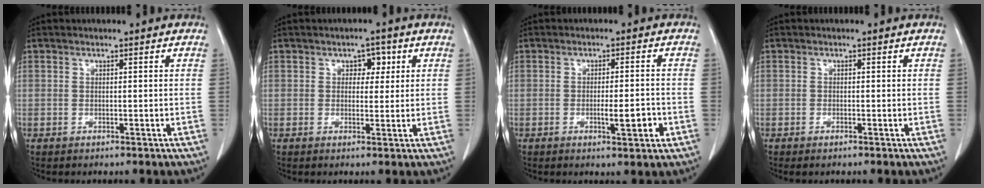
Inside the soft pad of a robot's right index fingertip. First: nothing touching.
{"total": 2.8, "force": [1.0, 1.9, 1.8], "torque": [-0.016, 0.007, 0.012]}
{"total": 4.4, "force": [-1.5, 0.6, 4.1], "torque": [-0.059, -0.002, -0.020]}
{"total": 0.7, "force": [-0.6, 0.1, 0.4], "torque": [-0.011, -0.003, -0.009]}